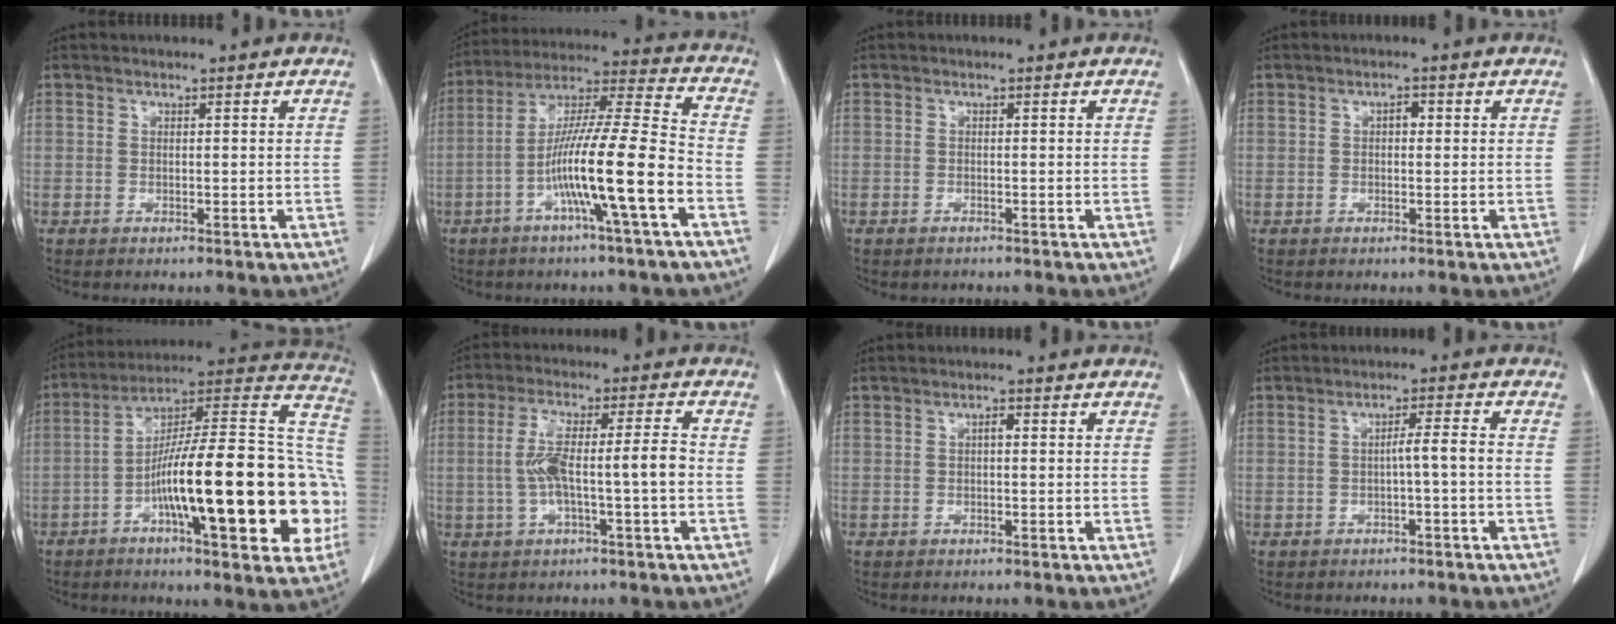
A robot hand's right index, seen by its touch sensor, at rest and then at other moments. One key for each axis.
{"total": 15.0, "fx": -5.3, "fy": -0.6, "fz": 14.0, "tx": -0.253, "ty": 0.007, "tz": -0.098}
{"total": 0.6, "fx": -0.5, "fy": 0.3, "fz": 0.2, "tx": -0.013, "ty": -0.002, "tz": -0.004}
{"total": 1.3, "fx": 0.1, "fy": 0.8, "fz": 1.0, "tx": -0.013, "ty": 0.004, "tz": 0.000}
{"total": 27.3, "fx": -6.2, "fy": 4.7, "fz": 26.2, "tx": -0.323, "ty": 0.024, "tz": -0.092}
{"total": 8.6, "fx": -1.1, "fy": 0.8, "fz": 8.5, "tx": -0.165, "ty": 0.024, "tz": -0.017}
{"total": 1.0, "fx": 0.1, "fy": 0.3, "fz": 0.9, "tx": -0.016, "ty": 0.003, "tz": 0.001}
{"total": 2.8, "fx": -0.8, "fy": -0.3, "fz": 2.6, "tx": -0.041, "ty": 0.006, "tz": -0.014}